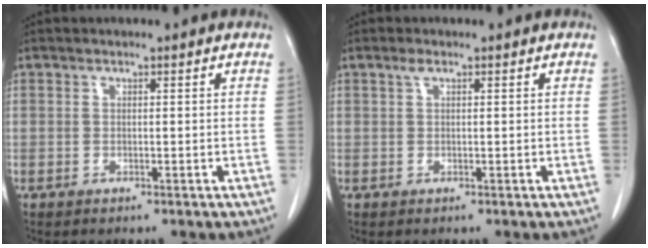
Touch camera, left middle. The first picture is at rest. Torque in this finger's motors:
{"motor_torque": [0.36, -0.33, 0.02, -0.01]}